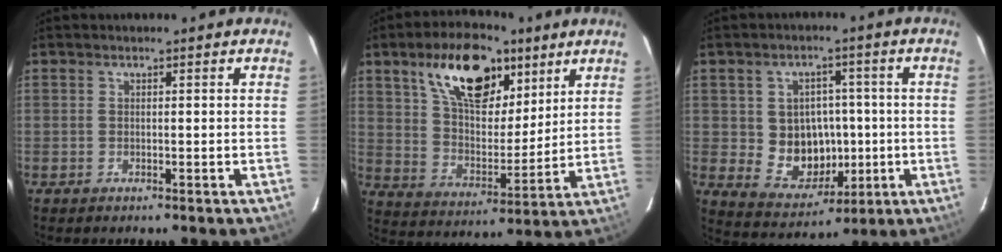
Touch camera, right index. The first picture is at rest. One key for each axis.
{"total": 18.4, "fx": 10.2, "fy": 9.1, "fz": 12.3, "tx": -0.211, "ty": 0.025, "tz": 0.182}
{"total": 10.2, "fx": -0.6, "fy": 9.0, "fz": 4.7, "tx": -0.097, "ty": 0.006, "tz": 0.014}